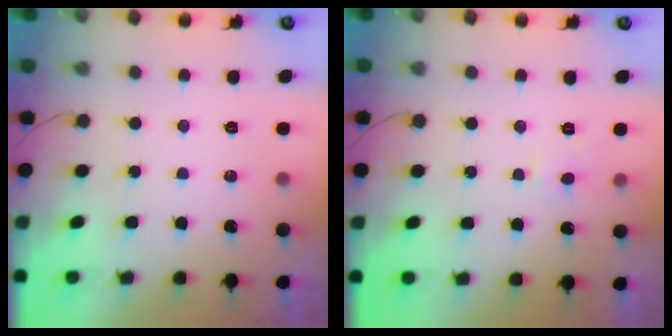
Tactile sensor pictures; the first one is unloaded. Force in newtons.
{"total": 2.3, "press": 2.3, "slide": 0.1}